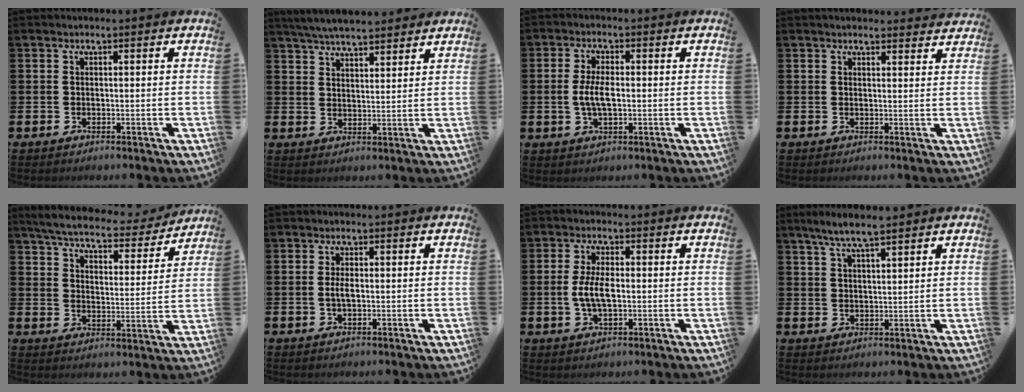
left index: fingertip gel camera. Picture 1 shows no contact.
{"total": 5.6, "force": [5.4, 0.7, 1.2], "torque": [-0.037, -0.021, 0.099]}
{"total": 4.3, "force": [-0.1, 1.9, 3.9], "torque": [-0.075, 0.001, -0.007]}
{"total": 2.2, "force": [2.2, 0.3, 0.1], "torque": [0.004, -0.012, 0.038]}
{"total": 6.3, "force": [5.9, 1.0, 2.0], "torque": [-0.064, -0.039, 0.097]}
{"total": 2.1, "force": [-0.1, 0.8, 1.9], "torque": [-0.031, 0.000, -0.005]}
{"total": 4.7, "force": [-0.2, 2.0, 4.3], "torque": [-0.080, 0.001, -0.008]}
{"total": 5.7, "force": [4.9, 0.7, 2.8], "torque": [-0.059, -0.011, 0.084]}